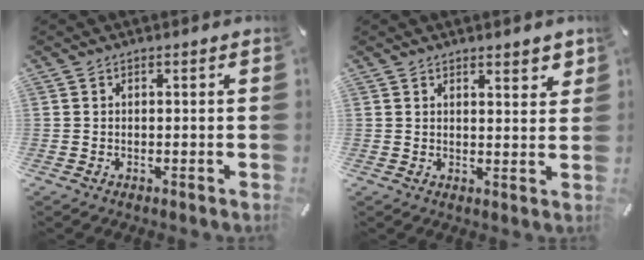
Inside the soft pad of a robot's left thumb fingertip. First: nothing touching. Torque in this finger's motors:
{"motor_torque": [0.15, -0.35, 0.05, 0.34, -0.02]}